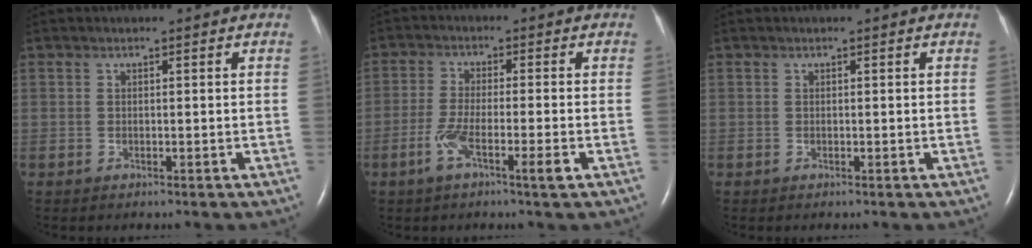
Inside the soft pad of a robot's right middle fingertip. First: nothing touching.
{"total": 5.5, "force": [-2.6, 0.2, 4.8], "torque": [-0.097, -0.008, -0.051]}
{"total": 0.0}